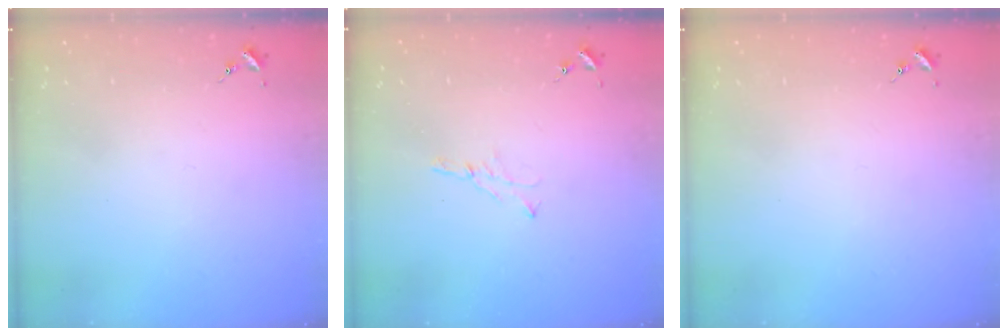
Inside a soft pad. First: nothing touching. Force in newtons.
{"total": 3.0, "press": 3.0, "slide": 0.3}
{"total": 0.0}